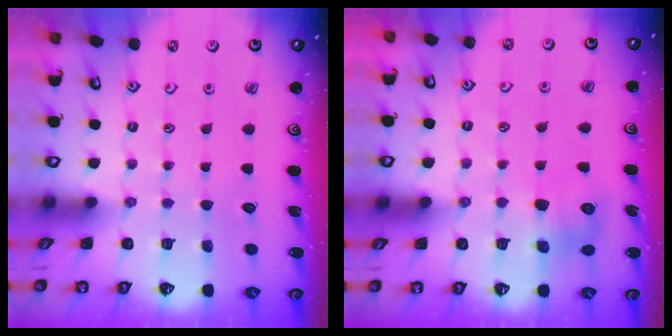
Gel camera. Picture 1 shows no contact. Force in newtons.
{"total": 7.9, "press": 7.9, "slide": 0.4}